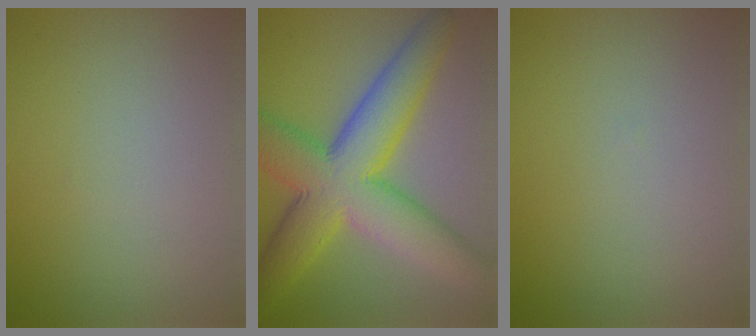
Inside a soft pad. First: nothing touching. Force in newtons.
{"total": 11.5, "press": 11.5, "slide": 0.5}
{"total": 0.0}